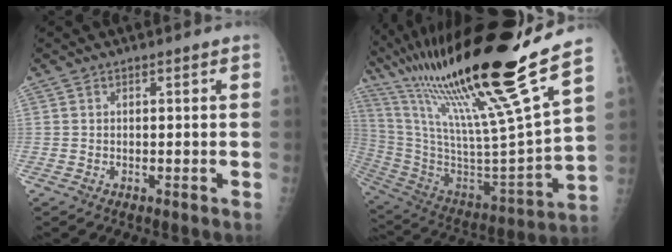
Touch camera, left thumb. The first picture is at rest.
{"total": 33.5, "force": [23.2, 2.5, 24.0], "torque": [-0.435, -0.106, 0.402]}